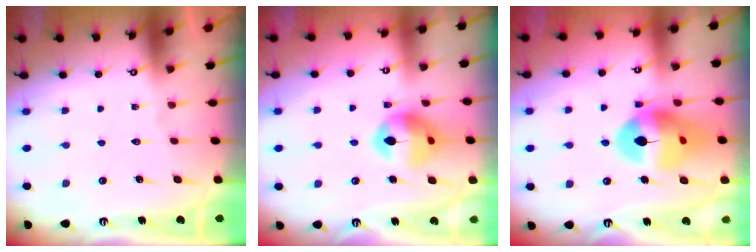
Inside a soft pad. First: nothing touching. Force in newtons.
{"total": 14.3, "press": 14.2, "slide": 1.7}
{"total": 16.8, "press": 16.7, "slide": 2.1}